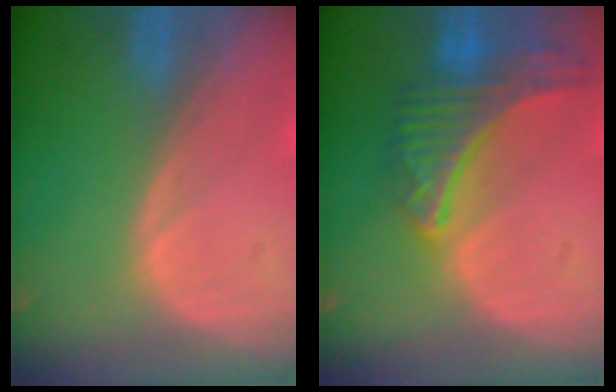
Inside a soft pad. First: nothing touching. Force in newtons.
{"total": 9.2, "press": 8.1, "slide": 4.4}